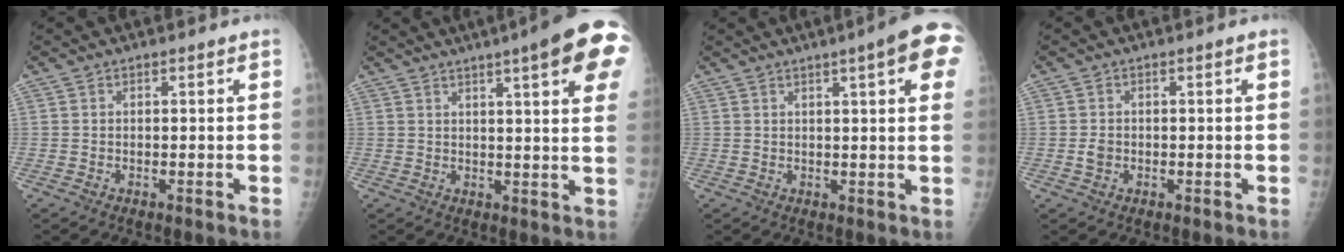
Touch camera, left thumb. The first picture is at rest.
{"total": 16.6, "force": [8.6, 2.5, 14.0], "torque": [-0.171, -0.015, 0.096]}
{"total": 10.8, "force": [4.9, 1.6, 9.5], "torque": [-0.104, -0.001, 0.052]}
{"total": 1.6, "force": [-0.4, 1.3, 0.8], "torque": [-0.010, 0.005, -0.005]}